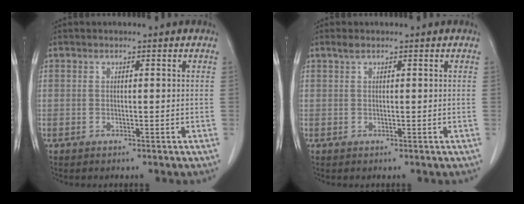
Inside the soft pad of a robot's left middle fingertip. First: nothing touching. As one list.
[{"total": 0.8, "force": [0.6, 0.1, 0.5], "torque": [-0.015, 0.008, 0.014]}]